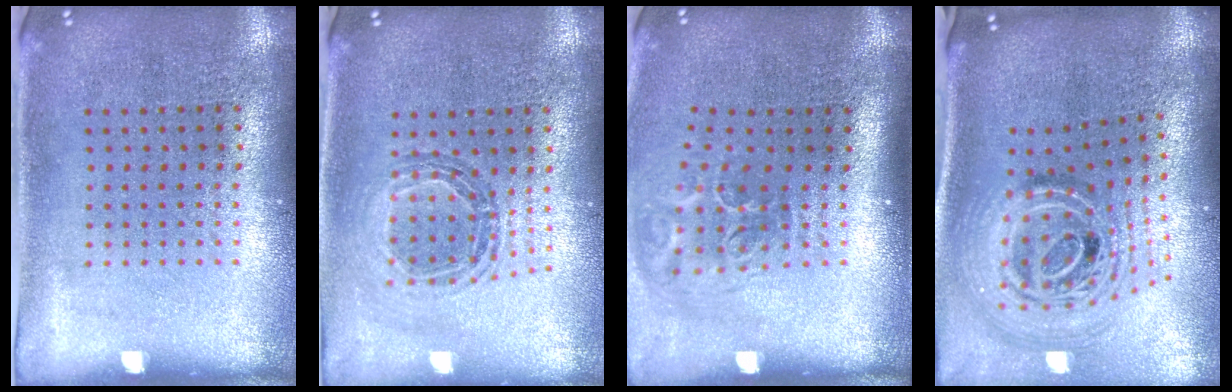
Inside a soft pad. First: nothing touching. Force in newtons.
{"total": 0.8, "press": 0.8, "slide": 0.1}
{"total": 2.0, "press": 1.2, "slide": 1.6}
{"total": 2.5, "press": 1.8, "slide": 1.8}